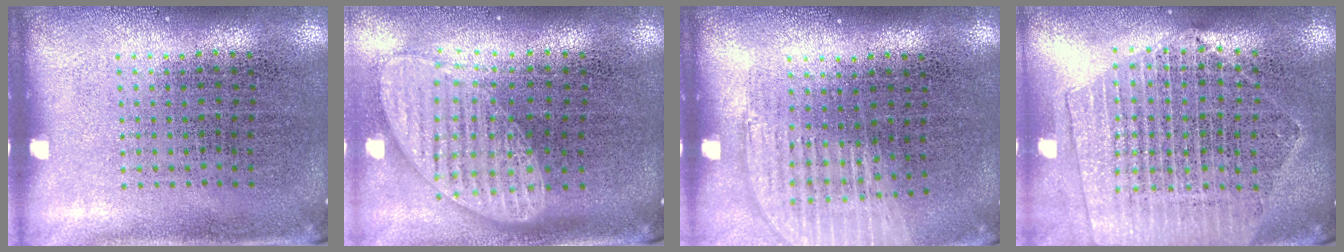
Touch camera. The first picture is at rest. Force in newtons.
{"total": 2.0, "press": 1.5, "slide": 1.2}
{"total": 1.2, "press": 1.2, "slide": 0.3}
{"total": 2.0, "press": 1.9, "slide": 0.8}